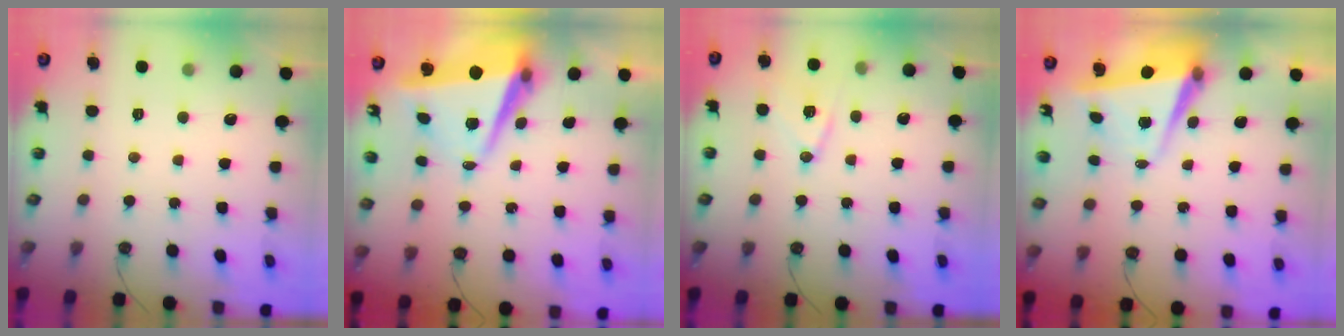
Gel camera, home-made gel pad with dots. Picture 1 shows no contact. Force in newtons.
{"total": 8.2, "press": 8.1, "slide": 1.4}
{"total": 11.7, "press": 11.6, "slide": 0.6}
{"total": 5.6, "press": 5.6, "slide": 0.2}